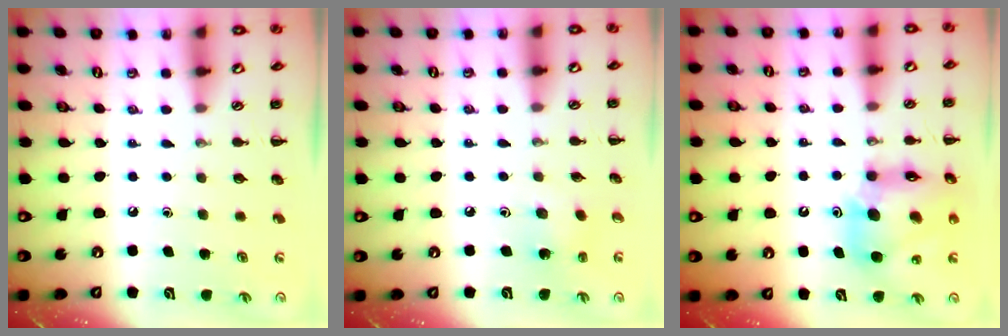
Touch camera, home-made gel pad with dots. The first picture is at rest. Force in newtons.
{"total": 1.6, "press": 1.5, "slide": 0.6}
{"total": 14.9, "press": 14.2, "slide": 4.4}